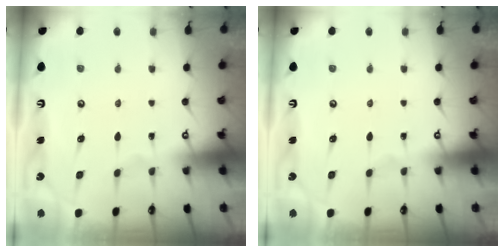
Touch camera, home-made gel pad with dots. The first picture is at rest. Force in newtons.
{"total": 0.0}